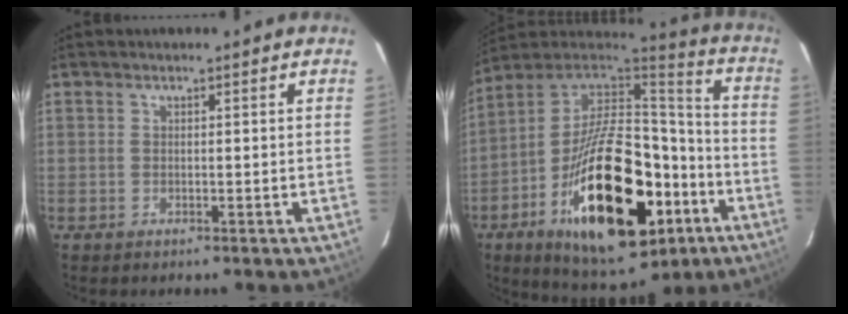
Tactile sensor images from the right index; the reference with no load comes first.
{"total": 31.2, "force": [-12.1, 15.4, 24.3], "torque": [-0.428, 0.006, -0.173]}